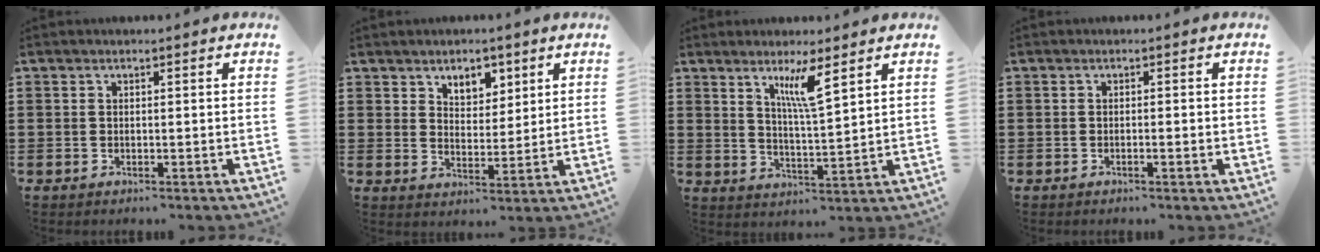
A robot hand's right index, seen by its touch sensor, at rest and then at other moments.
{"total": 4.5, "force": [3.3, 2.8, 1.3], "torque": [-0.023, -0.001, 0.058]}
{"total": 5.7, "force": [3.5, 0.4, 4.5], "torque": [-0.082, -0.005, 0.055]}
{"total": 0.8, "force": [-0.3, 0.0, 0.7], "torque": [-0.012, -0.004, -0.006]}